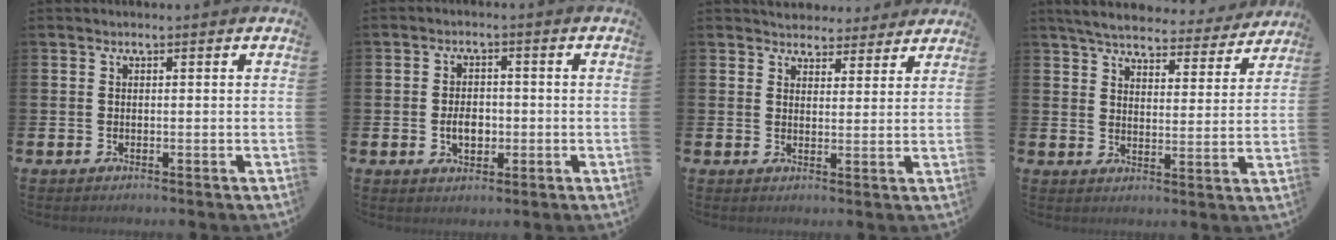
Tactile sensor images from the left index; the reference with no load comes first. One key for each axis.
{"total": 3.6, "fx": -0.7, "fy": 2.5, "fz": 2.5, "tx": -0.028, "ty": -0.004, "tz": -0.019}
{"total": 4.2, "fx": 4.0, "fy": 1.5, "fz": -0.1, "tx": 0.001, "ty": -0.025, "tz": 0.070}
{"total": 5.7, "fx": 5.4, "fy": 1.1, "fz": 1.4, "tx": -0.047, "ty": -0.035, "tz": 0.093}